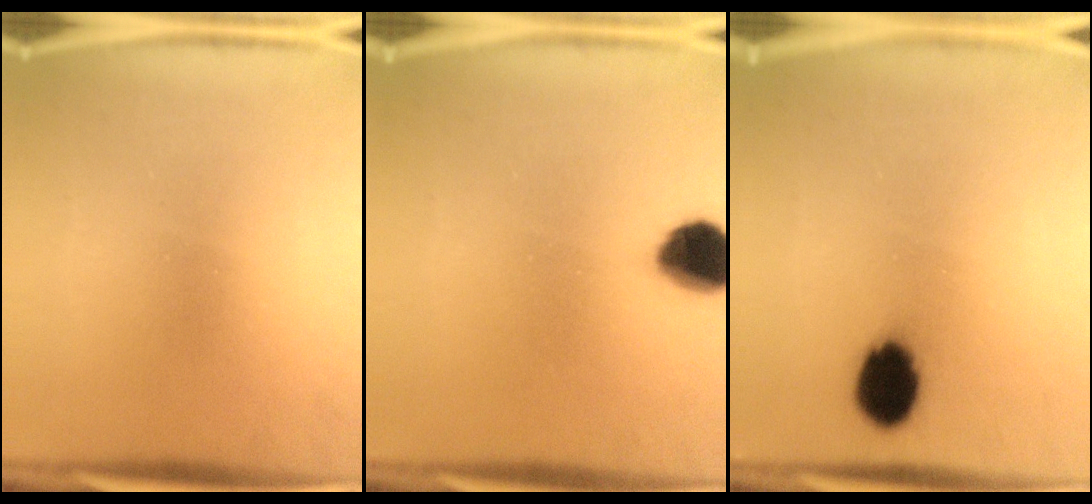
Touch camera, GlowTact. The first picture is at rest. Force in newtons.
{"total": 10.5}
{"total": 9.6}